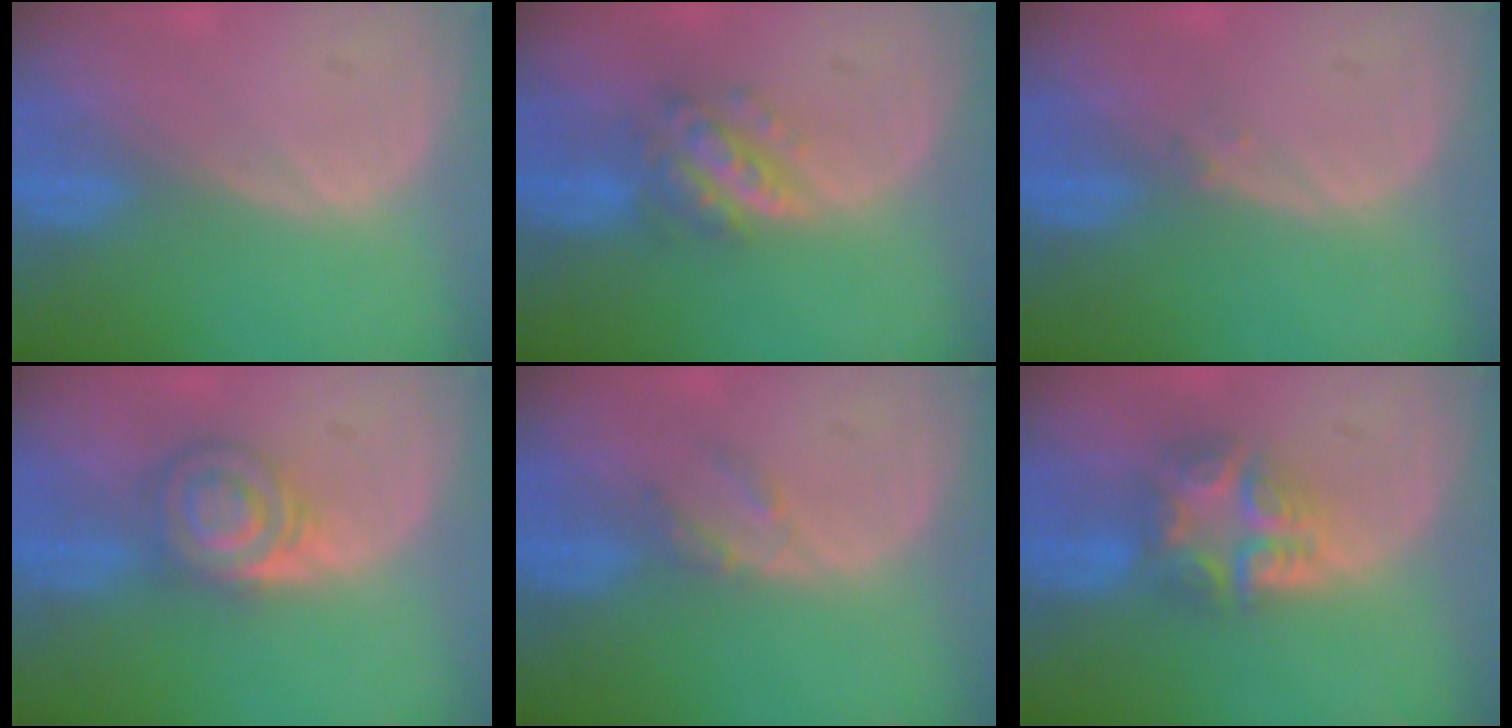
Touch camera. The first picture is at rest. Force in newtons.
{"total": 6.0, "press": 5.3, "slide": 2.8}
{"total": 0.7, "press": 0.7, "slide": 0.1}
{"total": 6.0, "press": 5.8, "slide": 1.2}
{"total": 2.2, "press": 2.1, "slide": 0.4}
{"total": 7.9, "press": 6.7, "slide": 4.2}